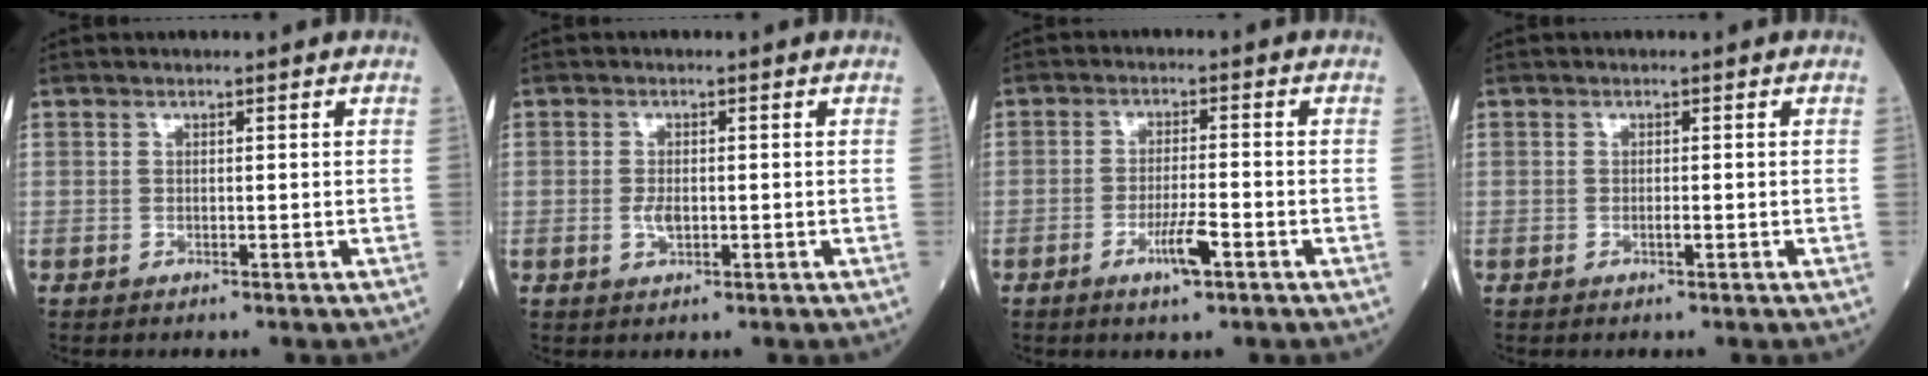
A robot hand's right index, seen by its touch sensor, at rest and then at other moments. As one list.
[{"total": 2.0, "force": [-0.4, 0.9, 1.8], "torque": [-0.040, -0.002, -0.005]}, {"total": 4.6, "force": [-2.4, 0.2, 3.8], "torque": [-0.074, -0.004, -0.045]}, {"total": 0.6, "force": [-0.3, 0.0, 0.6], "torque": [-0.013, 0.001, -0.003]}]